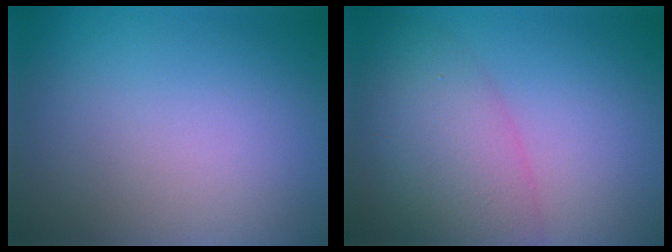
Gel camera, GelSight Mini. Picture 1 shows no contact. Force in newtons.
{"total": 6.7, "press": 6.7, "slide": 0.5}